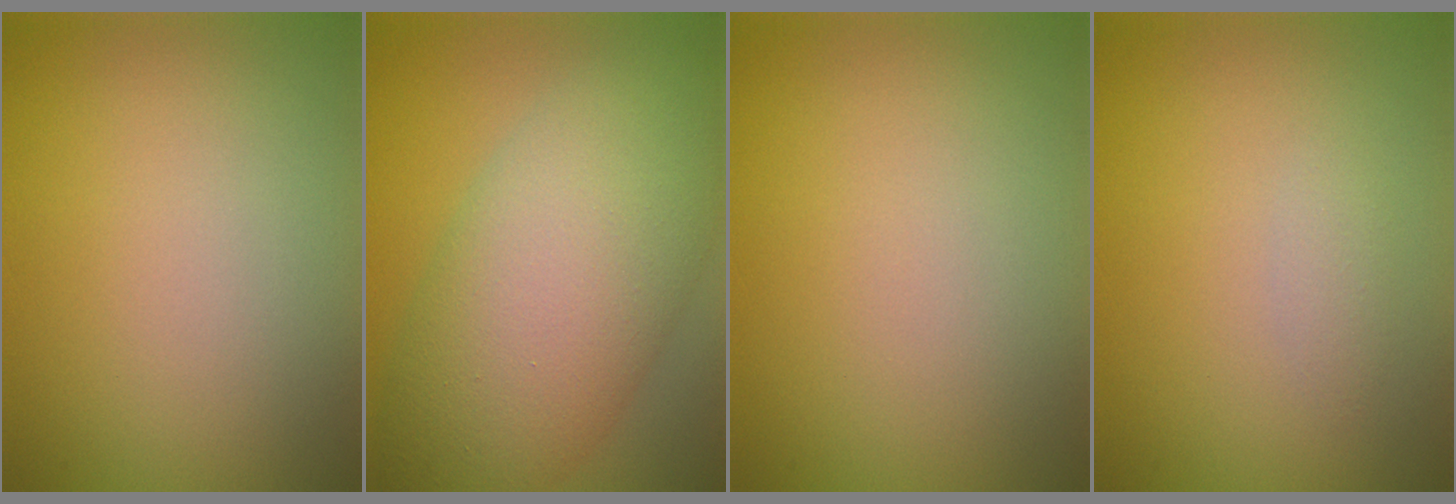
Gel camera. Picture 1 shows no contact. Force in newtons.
{"total": 11.4, "press": 11.4, "slide": 0.5}
{"total": 0.0}
{"total": 0.8, "press": 0.8, "slide": 0.0}